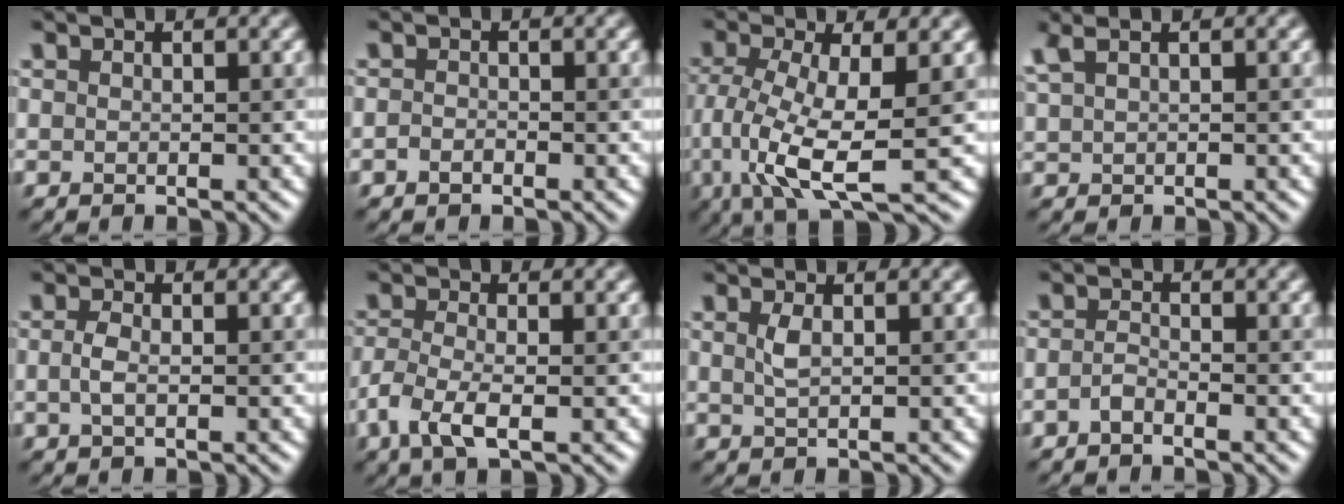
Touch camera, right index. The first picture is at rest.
{"total": 0.6, "force": [-0.3, 0.4, 0.3], "torque": [-0.002, 0.007, -0.007]}
{"total": 7.7, "force": [-0.9, 2.3, 7.2], "torque": [-0.147, 0.002, -0.019]}
{"total": 2.0, "force": [1.6, 0.6, 1.1], "torque": [-0.018, 0.014, 0.033]}
{"total": 1.2, "force": [0.2, 0.5, 1.0], "torque": [-0.022, 0.006, 0.000]}
{"total": 3.3, "force": [-1.2, 1.2, 2.8], "torque": [-0.066, 0.004, -0.030]}
{"total": 1.2, "force": [0.7, 0.3, 0.9], "torque": [-0.018, 0.009, 0.014]}
{"total": 0.8, "force": [-0.5, 0.3, 0.5], "torque": [-0.011, 0.008, -0.015]}